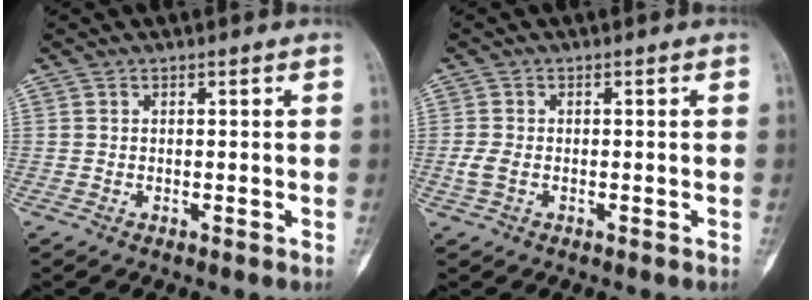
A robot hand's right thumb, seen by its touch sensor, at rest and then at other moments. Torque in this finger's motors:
{"motor_torque": [-0.17, -0.01, 0.39, -0.08, 0.10]}